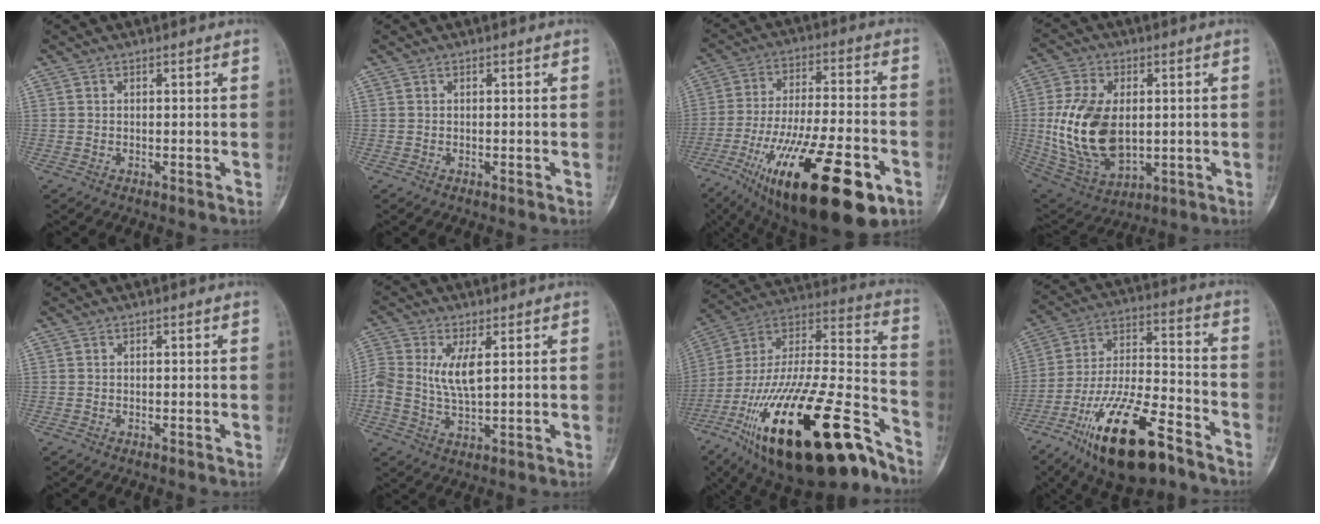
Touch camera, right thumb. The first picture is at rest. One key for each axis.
{"total": 0.0}
{"total": 27.8, "fx": -12.7, "fy": 9.4, "fz": 23.0, "tx": -0.386, "ty": 0.027, "tz": -0.195}
{"total": 18.1, "fx": 0.3, "fy": 11.2, "fz": 14.2, "tx": -0.266, "ty": -0.009, "tz": 0.026}
{"total": 0.0}
{"total": 7.9, "fx": 1.5, "fy": 3.6, "fz": 6.9, "tx": -0.151, "ty": 0.000, "tz": 0.031}
{"total": 37.3, "fx": -19.9, "fy": 13.4, "fz": 28.5, "tx": -0.487, "ty": 0.055, "tz": -0.328}
{"total": 21.2, "fx": -12.8, "fy": 7.4, "fz": 15.2, "tx": -0.286, "ty": 0.069, "tz": -0.226}